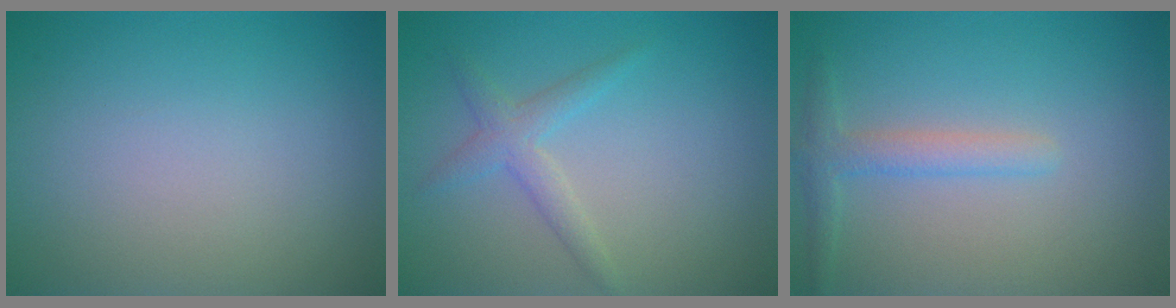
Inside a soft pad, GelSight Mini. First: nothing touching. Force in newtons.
{"total": 2.1, "press": 2.1, "slide": 0.1}
{"total": 2.1, "press": 2.1, "slide": 0.1}